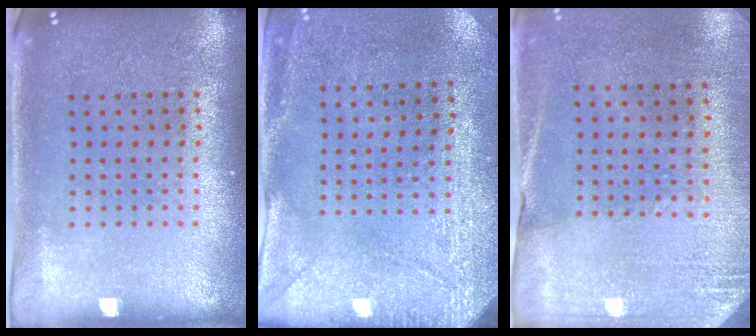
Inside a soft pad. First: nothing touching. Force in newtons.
{"total": 3.0, "press": 2.3, "slide": 1.8}
{"total": 2.6, "press": 2.3, "slide": 1.3}